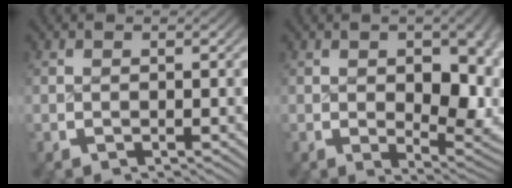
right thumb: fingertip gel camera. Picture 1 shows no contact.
{"total": 6.5, "force": [0.1, 3.3, 5.6], "torque": [-0.083, -0.036, 0.018]}